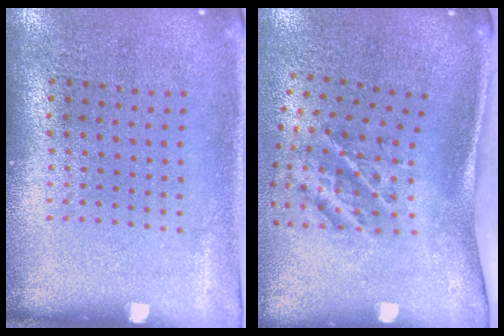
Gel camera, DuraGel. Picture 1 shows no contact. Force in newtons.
{"total": 2.4, "press": 1.3, "slide": 2.0}